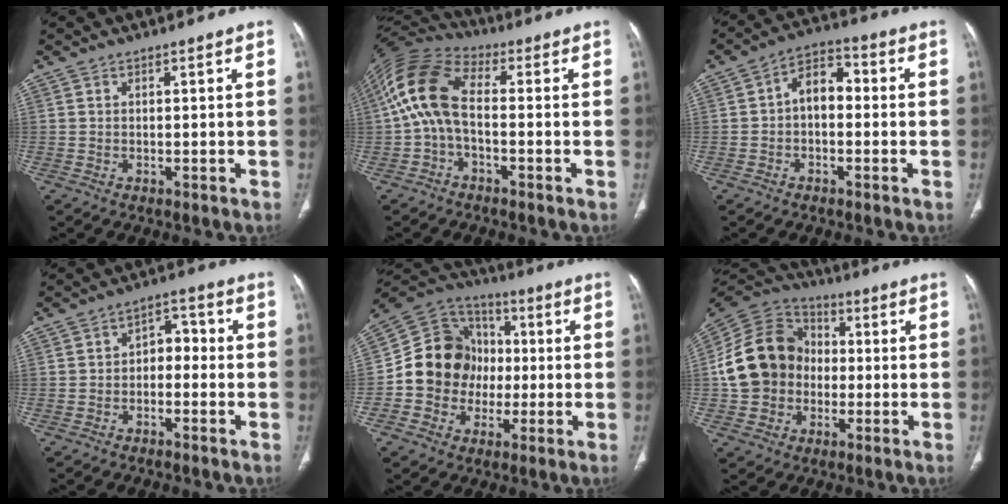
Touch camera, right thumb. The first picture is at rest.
{"total": 11.9, "force": [-0.7, 6.2, 10.1], "torque": [-0.209, 0.037, -0.027]}
{"total": 7.1, "force": [-0.4, 4.6, 5.3], "torque": [-0.068, 0.030, -0.019]}
{"total": 5.1, "force": [-1.1, 3.5, 3.5], "torque": [-0.032, 0.032, -0.028]}
{"total": 15.9, "force": [-1.5, 14.2, 7.0], "torque": [-0.087, 0.033, -0.031]}
{"total": 16.6, "force": [-1.2, 14.1, 8.6], "torque": [-0.146, 0.030, -0.030]}